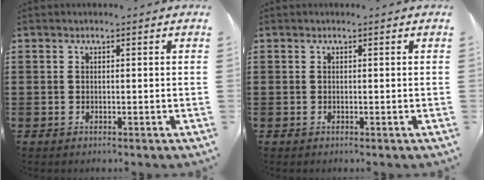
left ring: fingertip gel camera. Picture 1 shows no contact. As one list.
[{"total": 0.0}]